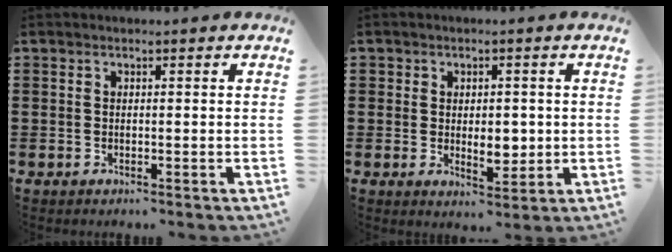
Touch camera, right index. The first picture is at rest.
{"total": 4.6, "force": [-0.1, 3.3, 3.3], "torque": [-0.053, 0.004, -0.007]}